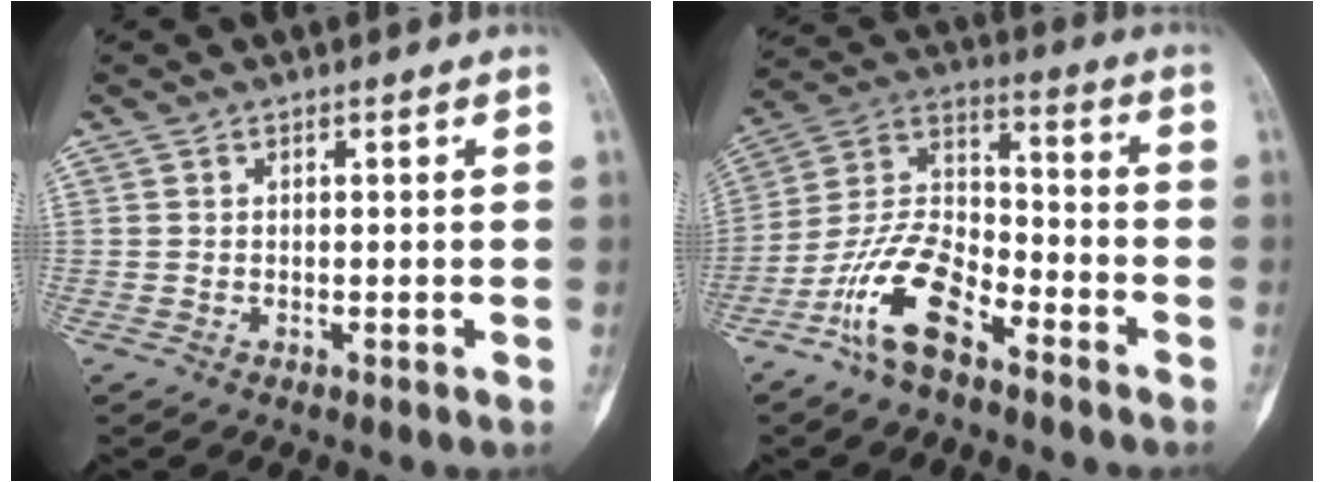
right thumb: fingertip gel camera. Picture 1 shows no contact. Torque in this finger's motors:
{"motor_torque": [0.13, 0.57, 0.36, -0.57, 0.09]}